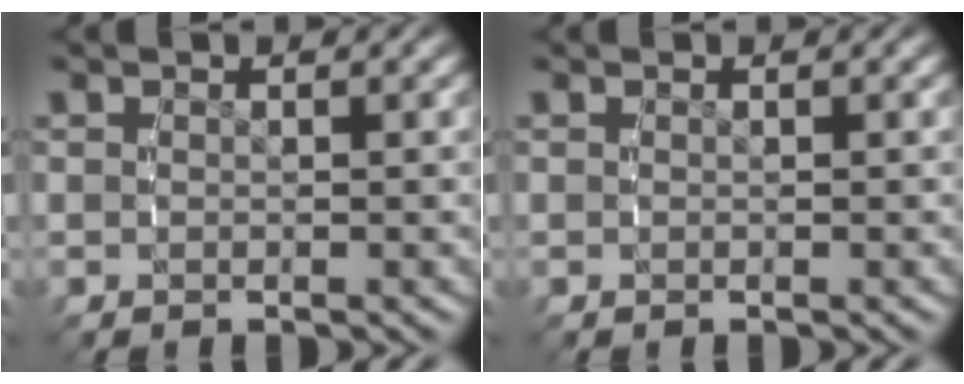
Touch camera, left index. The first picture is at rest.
{"total": 0.0}